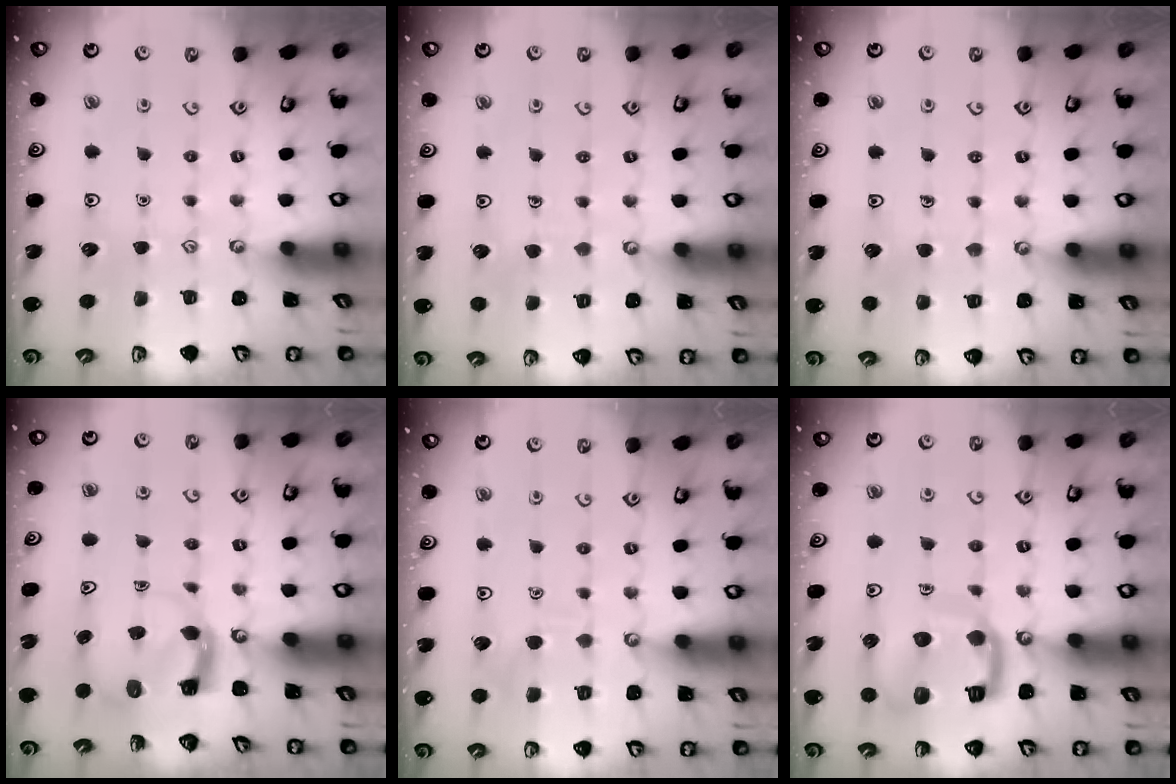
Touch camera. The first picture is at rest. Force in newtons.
{"total": 4.0, "press": 4.0, "slide": 0.4}
{"total": 4.2, "press": 4.2, "slide": 0.3}
{"total": 3.8, "press": 3.8, "slide": 0.3}
{"total": 5.2, "press": 5.1, "slide": 0.6}
{"total": 13.4, "press": 13.3, "slide": 1.6}